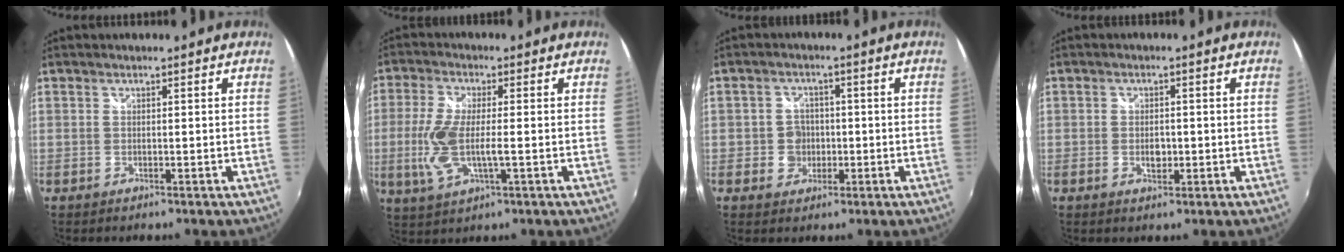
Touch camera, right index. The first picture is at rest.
{"total": 9.6, "force": [-1.5, 3.1, 9.0], "torque": [-0.193, -0.010, -0.028]}
{"total": 4.1, "force": [-0.9, 3.9, 0.8], "torque": [-0.015, 0.009, -0.012]}
{"total": 2.6, "force": [-0.5, 1.7, 1.8], "torque": [-0.029, -0.001, -0.010]}